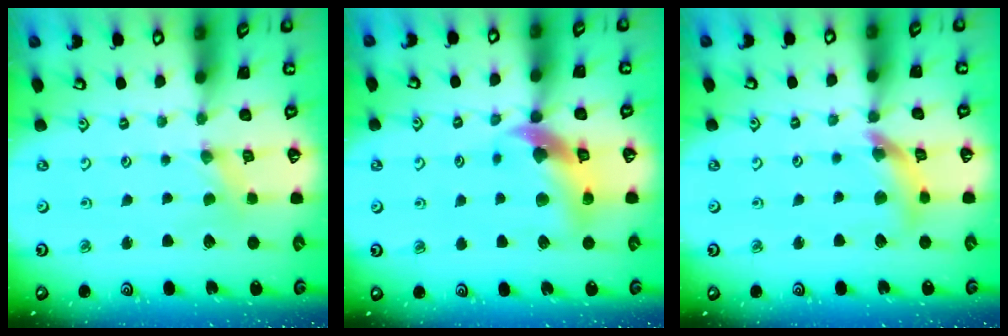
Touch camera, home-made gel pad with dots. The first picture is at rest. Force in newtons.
{"total": 11.4, "press": 11.3, "slide": 1.6}
{"total": 11.8, "press": 11.7, "slide": 1.5}